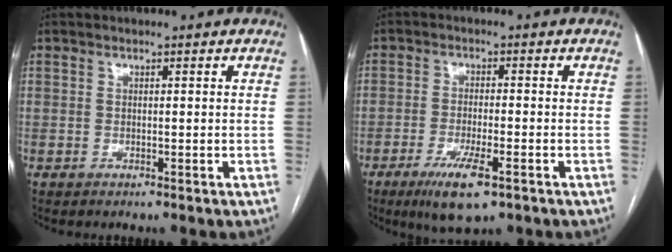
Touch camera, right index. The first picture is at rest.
{"total": 7.5, "force": [-4.2, 1.4, 6.0], "torque": [-0.111, -0.016, -0.067]}